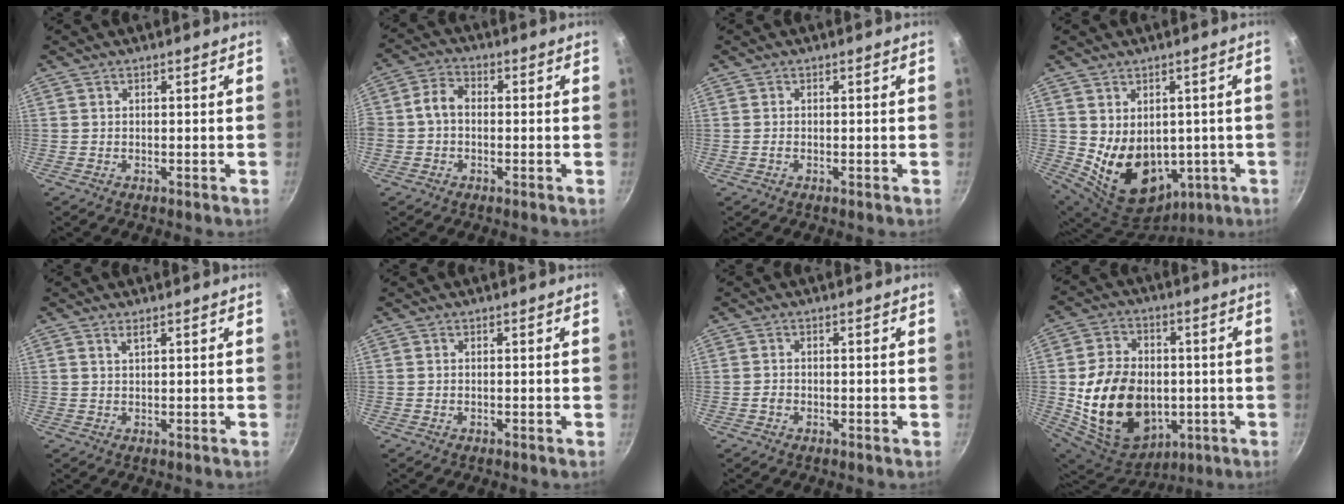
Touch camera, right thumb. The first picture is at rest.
{"total": 4.8, "force": [-0.6, 3.6, 3.1], "torque": [-0.052, 0.019, -0.024]}
{"total": 0.6, "force": [-0.2, 0.4, 0.3], "torque": [-0.004, 0.001, -0.006]}
{"total": 14.6, "force": [-0.5, 11.0, 9.5], "torque": [-0.131, -0.023, 0.029]}
{"total": 1.2, "force": [0.8, 0.3, 0.9], "torque": [-0.017, -0.001, 0.017]}
{"total": 0.0}
{"total": 1.2, "force": [-0.6, 0.9, 0.6], "torque": [-0.011, 0.004, -0.011]}
{"total": 21.5, "force": [-2.2, 15.9, 14.4], "torque": [-0.240, 0.009, -0.017]}